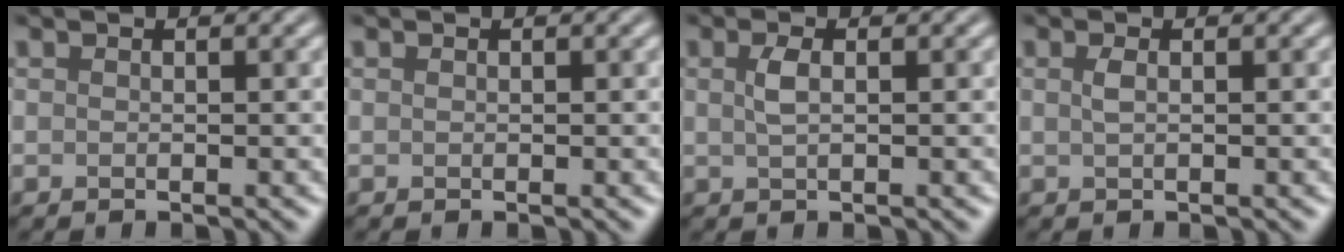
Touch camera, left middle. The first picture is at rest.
{"total": 0.0}
{"total": 1.5, "force": [0.4, 0.6, 1.3], "torque": [-0.030, 0.004, 0.008]}
{"total": 0.9, "force": [0.2, 0.3, 0.8], "torque": [-0.018, 0.003, 0.006]}